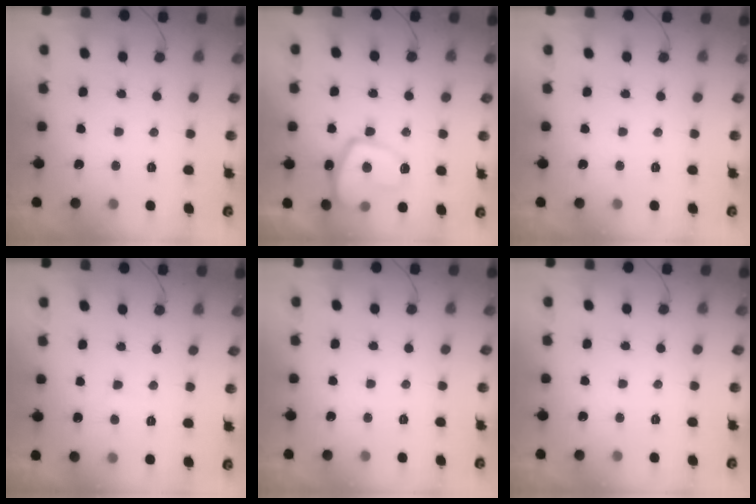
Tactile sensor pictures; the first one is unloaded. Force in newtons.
{"total": 13.8, "press": 13.7, "slide": 1.4}
{"total": 0.0}
{"total": 2.6, "press": 2.6, "slide": 0.2}
{"total": 0.0}
{"total": 0.0}